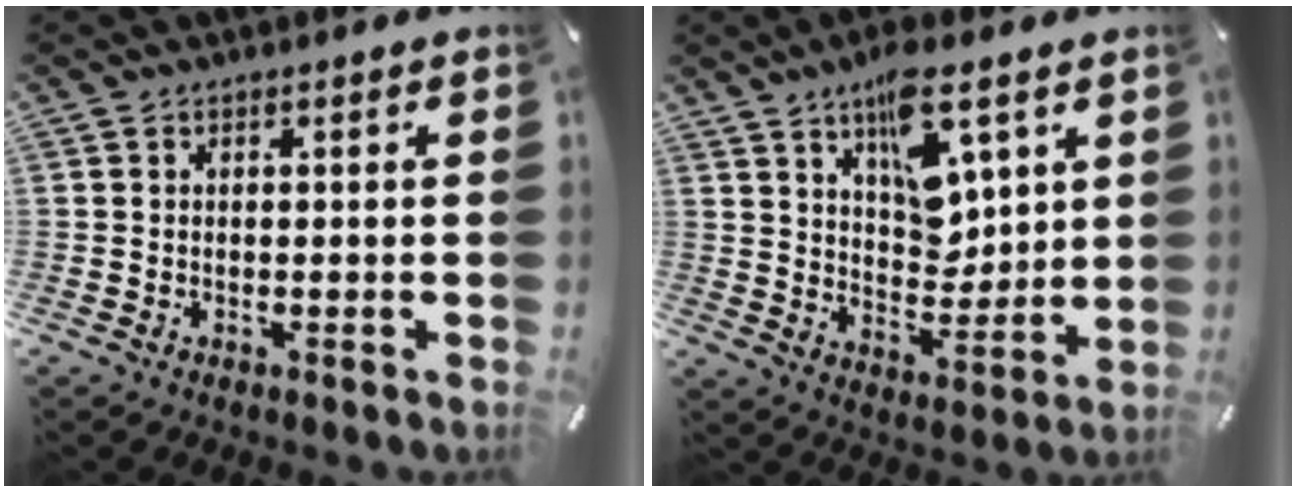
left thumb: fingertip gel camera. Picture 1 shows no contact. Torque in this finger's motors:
{"motor_torque": [1.64, 1.58, 1.39, -0.95, 0.18]}